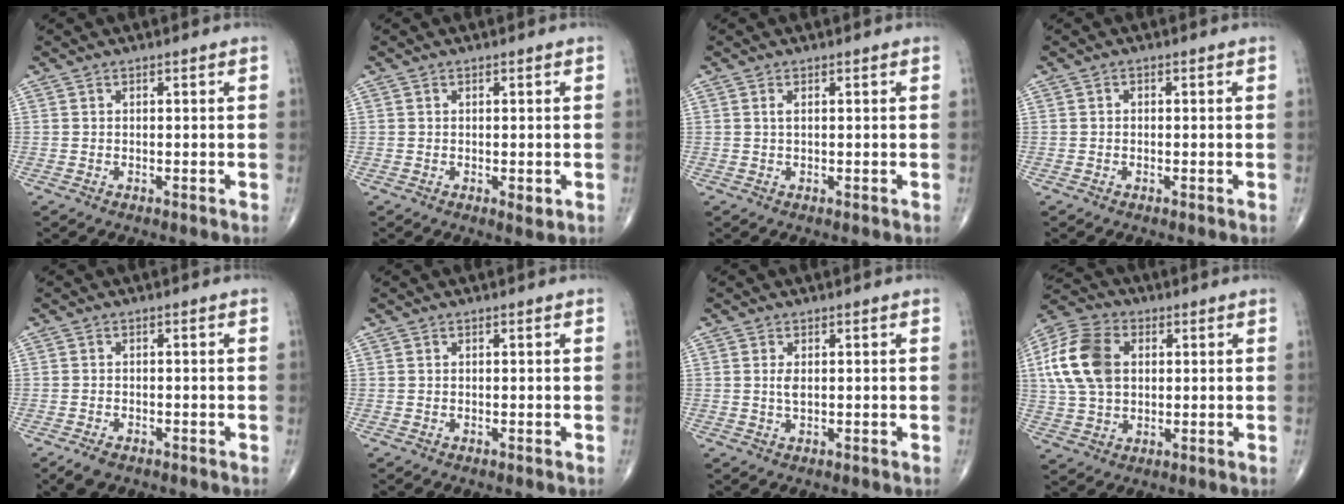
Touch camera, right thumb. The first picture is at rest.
{"total": 1.8, "force": [-0.2, 0.8, 1.6], "torque": [-0.022, -0.006, -0.001]}
{"total": 0.9, "force": [0.3, 0.3, 0.8], "torque": [-0.021, 0.001, 0.005]}
{"total": 0.7, "force": [0.0, 0.6, 0.4], "torque": [-0.003, 0.003, -0.003]}
{"total": 3.0, "force": [-1.9, 1.5, 1.7], "torque": [-0.034, -0.002, -0.031]}
{"total": 0.0}
{"total": 1.9, "force": [0.3, 0.9, 1.6], "torque": [-0.034, -0.001, 0.007]}
{"total": 14.6, "force": [2.7, 10.0, 10.3], "torque": [-0.198, 0.010, 0.046]}